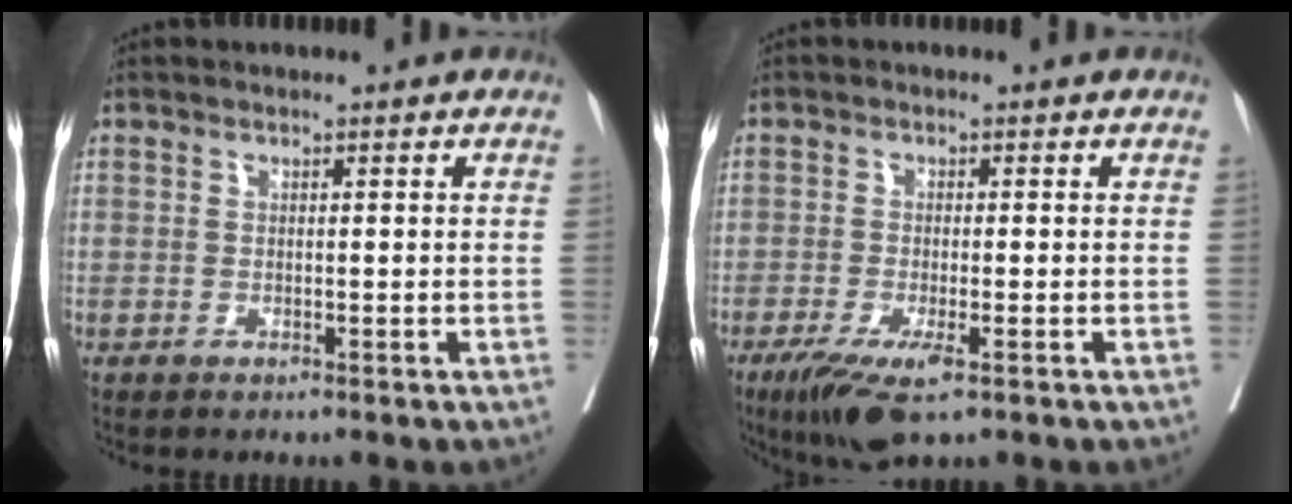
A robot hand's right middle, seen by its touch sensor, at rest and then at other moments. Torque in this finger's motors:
{"motor_torque": [1.20, -0.92, 0.23, 0.07]}